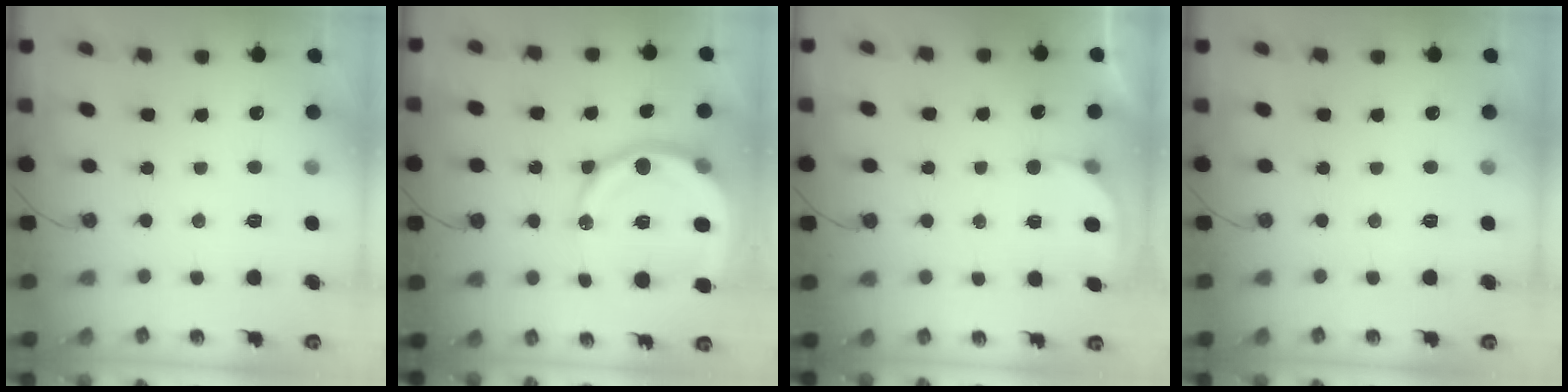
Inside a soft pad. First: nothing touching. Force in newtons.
{"total": 17.8, "press": 17.7, "slide": 2.1}
{"total": 3.3, "press": 3.2, "slide": 0.5}
{"total": 0.0}